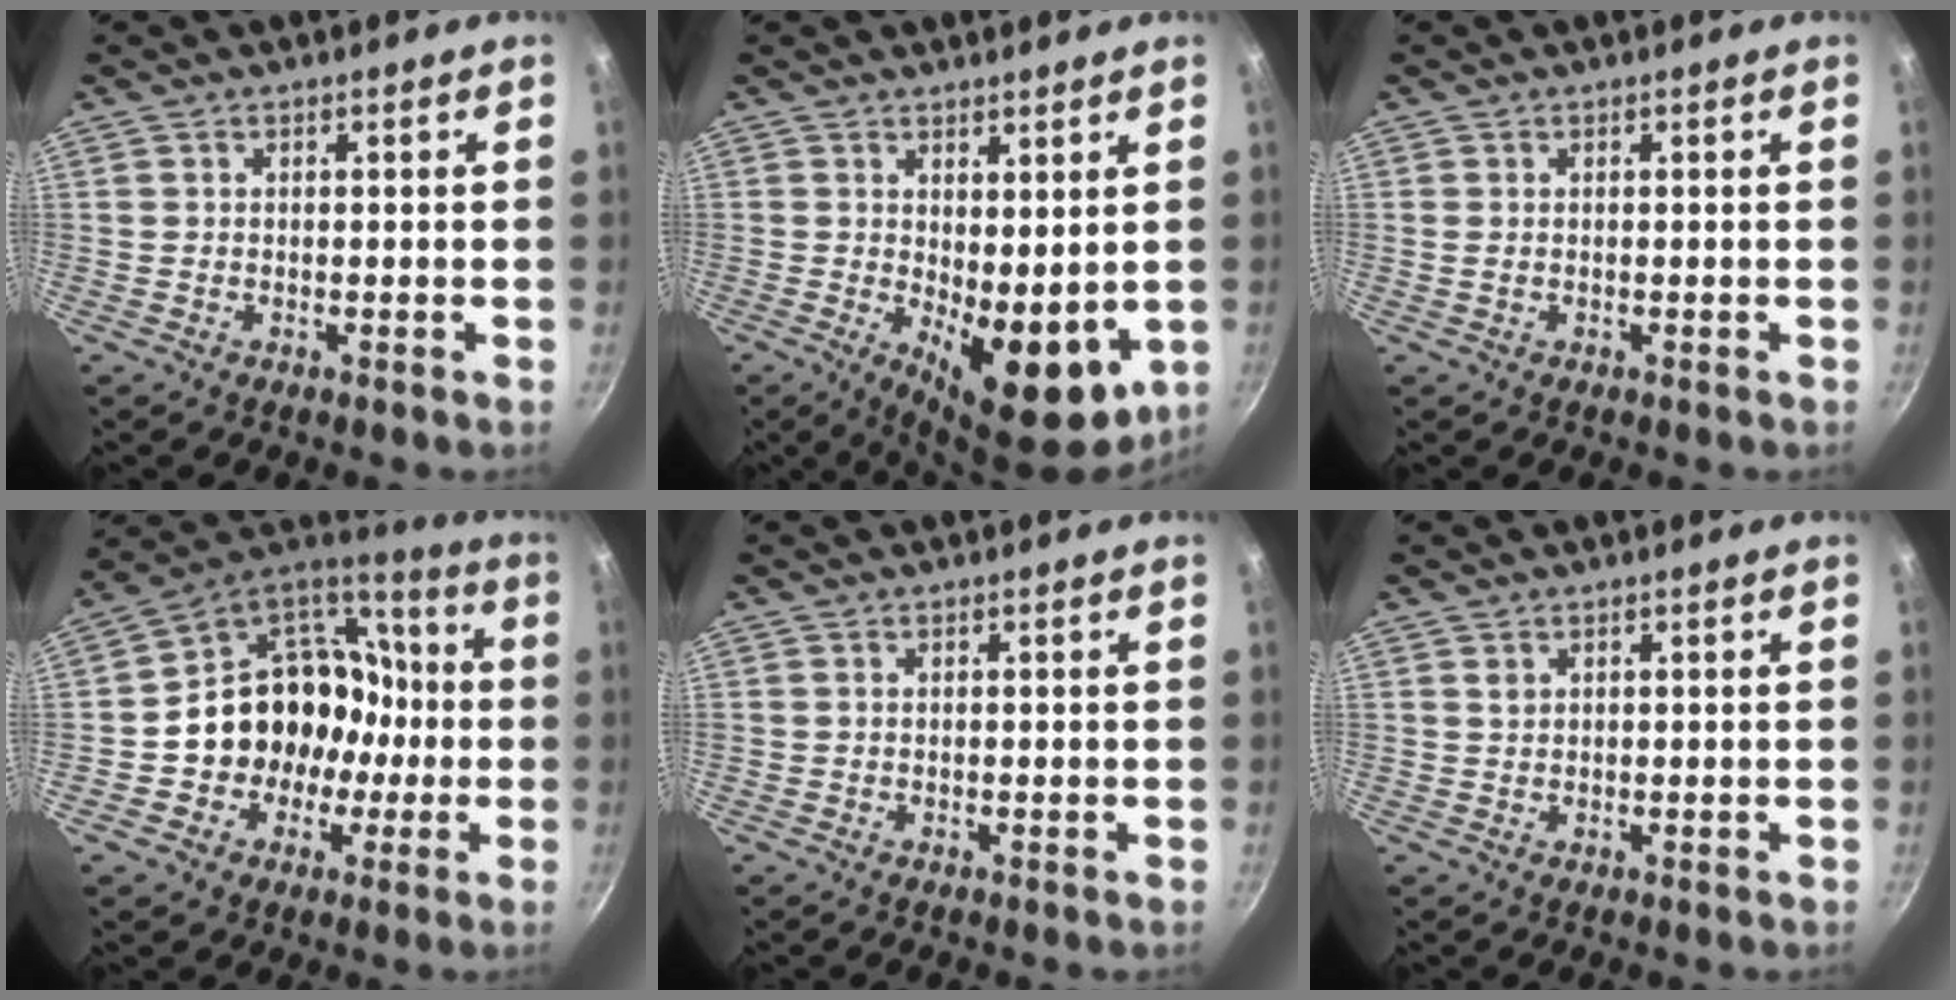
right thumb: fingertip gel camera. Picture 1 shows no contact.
{"total": 11.1, "force": [0.2, 5.2, 9.8], "torque": [-0.111, -0.021, 0.018]}
{"total": 0.6, "force": [0.1, 0.4, 0.4], "torque": [-0.010, 0.000, 0.001]}
{"total": 18.9, "force": [-2.9, 16.3, 9.1], "torque": [-0.112, 0.064, -0.039]}
{"total": 0.0}
{"total": 0.9, "force": [0.5, 0.7, 0.3], "torque": [-0.004, 0.000, 0.010]}